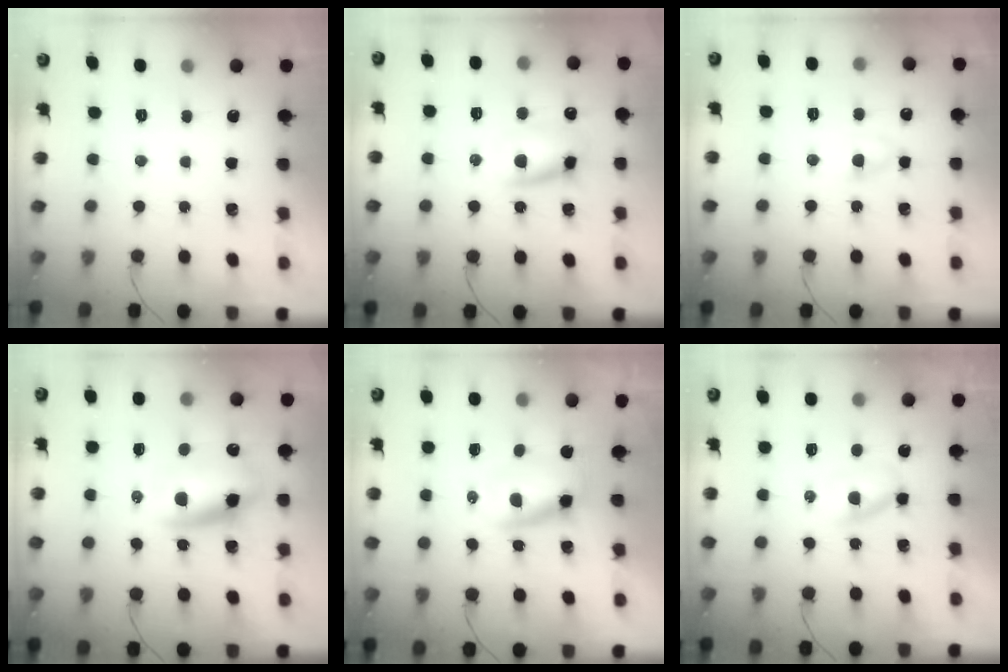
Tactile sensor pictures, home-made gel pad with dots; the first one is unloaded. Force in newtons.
{"total": 10.7, "press": 10.6, "slide": 1.6}
{"total": 3.7, "press": 3.5, "slide": 1.1}
{"total": 11.4, "press": 11.0, "slide": 2.9}
{"total": 4.8, "press": 4.7, "slide": 1.1}
{"total": 3.7, "press": 3.5, "slide": 1.1}